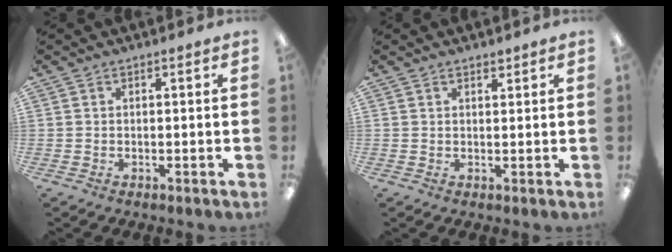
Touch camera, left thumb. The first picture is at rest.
{"total": 1.2, "force": [1.1, 0.3, 0.5], "torque": [-0.010, -0.001, 0.020]}